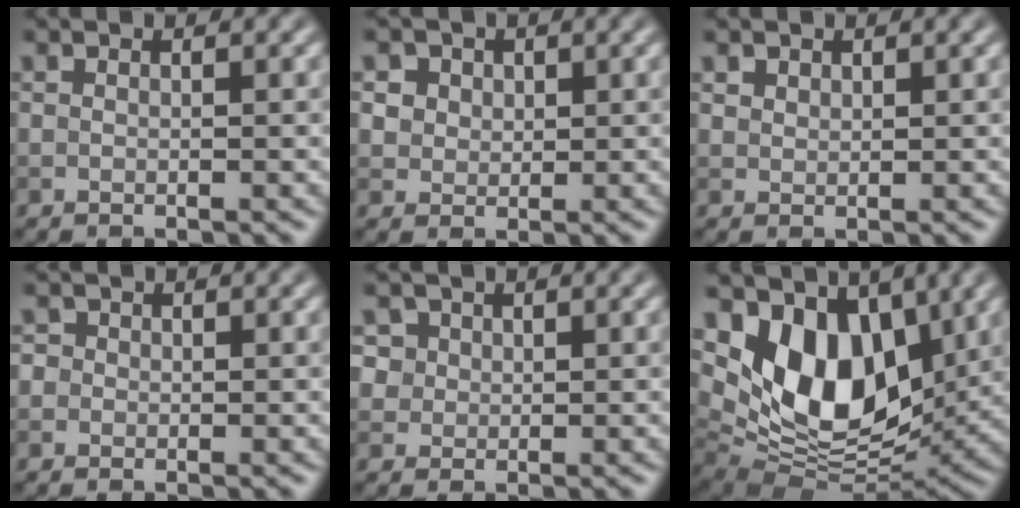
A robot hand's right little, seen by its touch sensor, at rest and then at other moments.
{"total": 4.8, "force": [2.5, 3.7, 1.9], "torque": [-0.038, 0.010, 0.036]}
{"total": 1.0, "force": [0.8, 0.6, 0.1], "torque": [-0.005, -0.003, 0.018]}
{"total": 2.7, "force": [-1.6, -1.9, -1.3], "torque": [0.047, -0.008, -0.035]}
{"total": 0.0}
{"total": 10.5, "force": [3.7, 6.5, 7.3], "torque": [-0.135, -0.018, 0.063]}